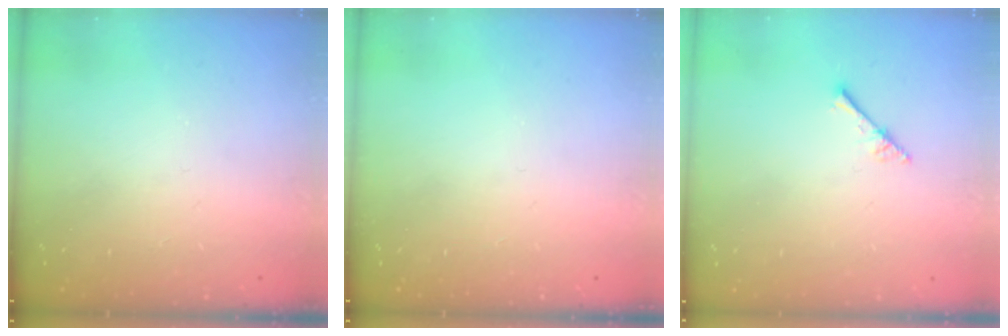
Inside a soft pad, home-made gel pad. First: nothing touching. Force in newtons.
{"total": 0.0}
{"total": 2.3, "press": 2.3, "slide": 0.2}